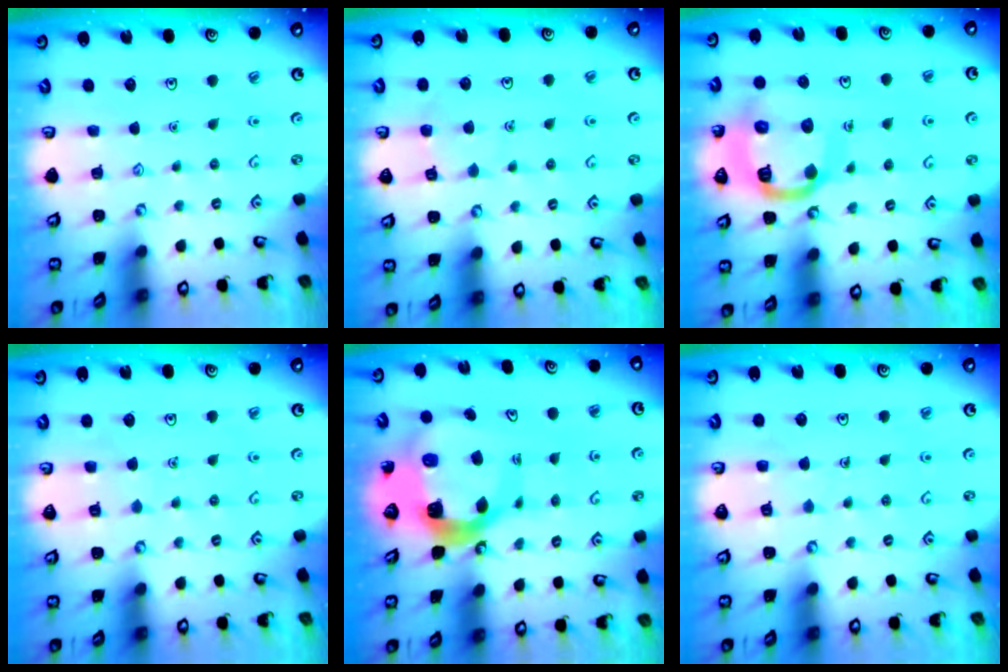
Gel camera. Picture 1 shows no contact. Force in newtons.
{"total": 5.5, "press": 5.5, "slide": 0.5}
{"total": 17.3, "press": 17.2, "slide": 1.8}
{"total": 3.2, "press": 3.2, "slide": 0.2}
{"total": 9.5, "press": 9.4, "slide": 1.4}
{"total": 4.4, "press": 4.4, "slide": 0.2}